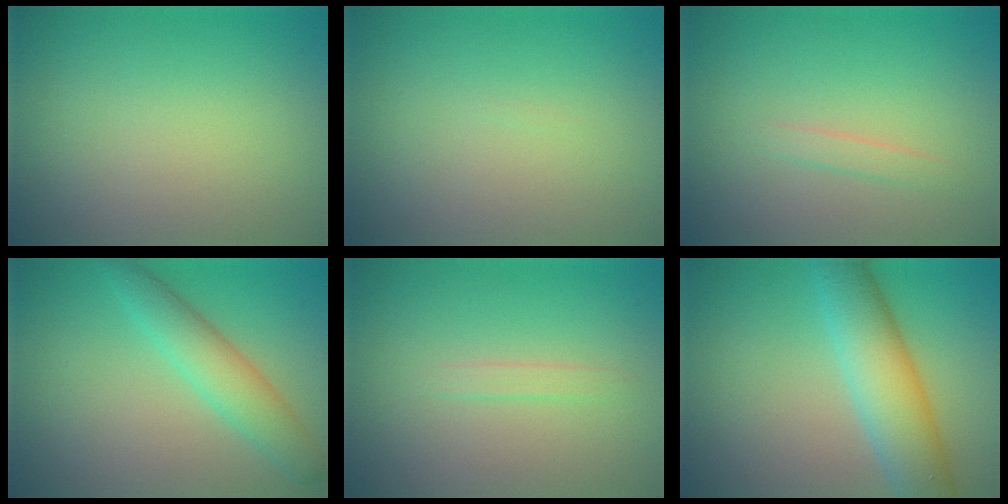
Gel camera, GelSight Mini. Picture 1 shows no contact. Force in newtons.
{"total": 0.0}
{"total": 0.9, "press": 0.9, "slide": 0.1}
{"total": 3.8, "press": 3.8, "slide": 0.0}
{"total": 0.9, "press": 0.8, "slide": 0.1}
{"total": 6.8, "press": 6.8, "slide": 0.3}